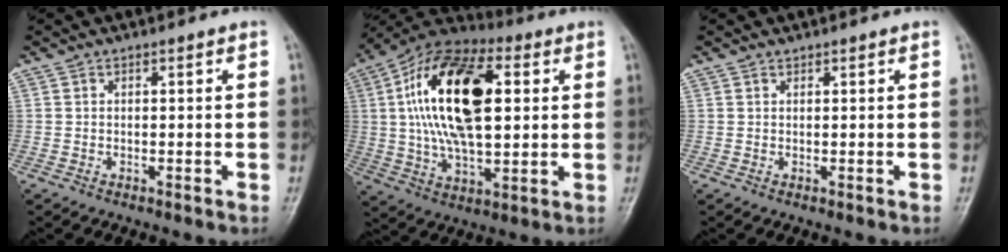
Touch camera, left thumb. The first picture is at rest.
{"total": 22.5, "force": [4.4, 11.3, 18.9], "torque": [-0.333, 0.005, 0.069]}
{"total": 0.5, "force": [0.5, 0.2, 0.0], "torque": [0.000, -0.005, 0.008]}